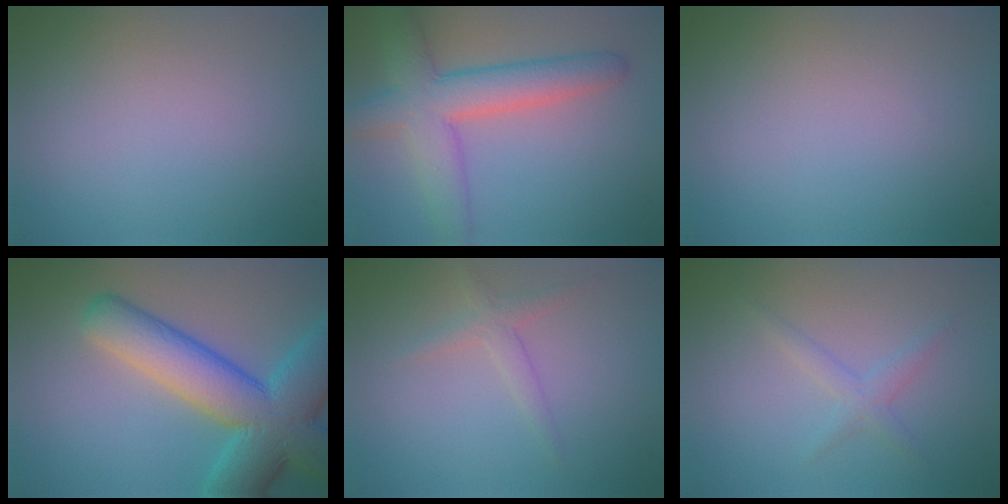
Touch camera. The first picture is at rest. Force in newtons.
{"total": 6.8, "press": 6.8, "slide": 0.2}
{"total": 0.0}
{"total": 11.1, "press": 11.1, "slide": 0.5}
{"total": 1.7, "press": 1.7, "slide": 0.1}
{"total": 1.6, "press": 1.6, "slide": 0.1}